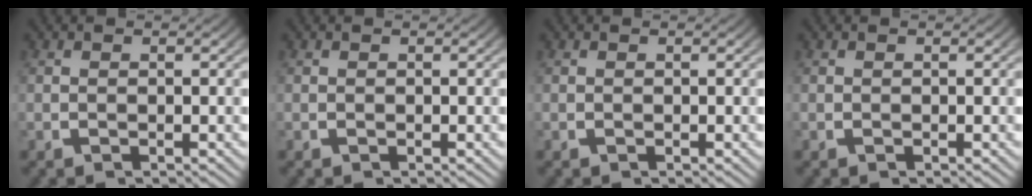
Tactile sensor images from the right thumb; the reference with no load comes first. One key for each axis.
{"total": 0.0}
{"total": 0.0}
{"total": 0.0}